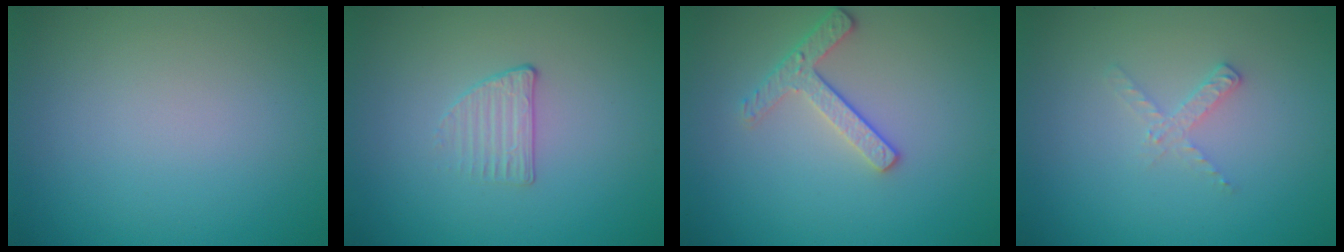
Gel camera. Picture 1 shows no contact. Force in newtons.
{"total": 1.3, "press": 0.8, "slide": 1.0}
{"total": 2.4, "press": 2.3, "slide": 0.9}
{"total": 1.4, "press": 1.4, "slide": 0.1}